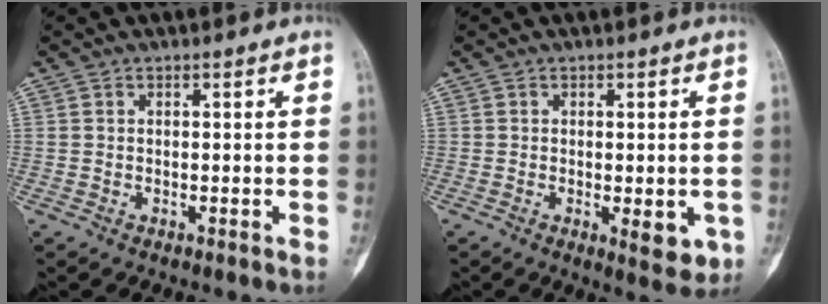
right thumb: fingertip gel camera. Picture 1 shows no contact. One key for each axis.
{"total": 5.5, "fx": -1.4, "fy": 2.2, "fz": 4.9, "tx": -0.048, "ty": -0.008, "tz": -0.013}